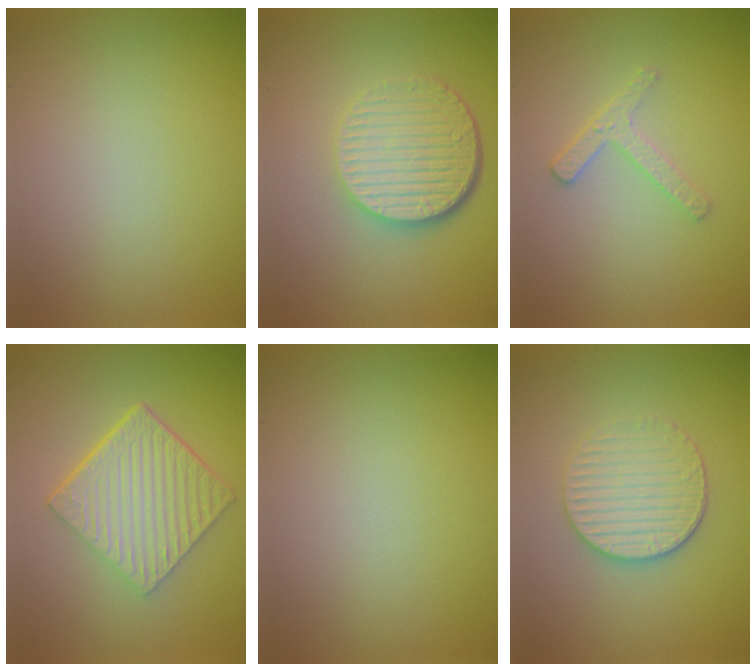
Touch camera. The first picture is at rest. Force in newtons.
{"total": 6.8, "press": 4.5, "slide": 5.1}
{"total": 2.3, "press": 2.2, "slide": 0.4}
{"total": 7.1, "press": 4.7, "slide": 5.3}
{"total": 0.0}
{"total": 4.0, "press": 3.5, "slide": 2.0}